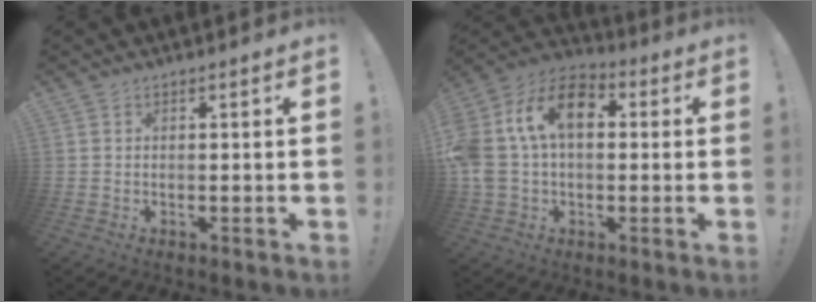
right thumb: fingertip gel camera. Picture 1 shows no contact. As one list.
[{"total": 18.4, "force": [4.5, 12.1, 13.1], "torque": [-0.251, 0.007, 0.078]}]